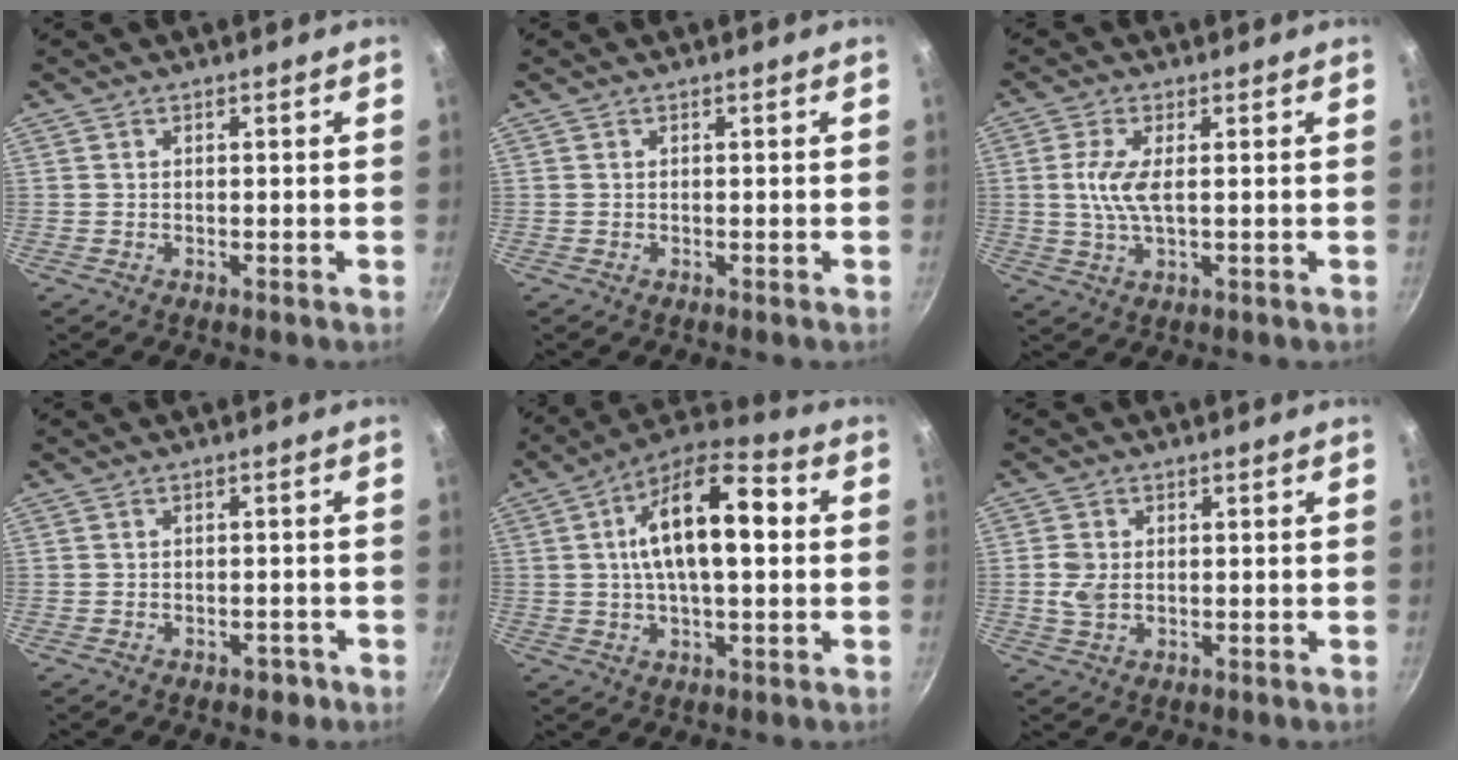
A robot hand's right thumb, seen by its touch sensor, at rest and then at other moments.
{"total": 0.0}
{"total": 5.7, "force": [0.6, 2.0, 5.3], "torque": [-0.128, -0.003, 0.012]}
{"total": 2.0, "force": [-1.3, 1.2, 0.9], "torque": [-0.003, 0.011, -0.015]}
{"total": 16.7, "force": [2.4, 7.2, 14.9], "torque": [-0.244, 0.028, 0.032]}
{"total": 3.6, "force": [0.0, 2.5, 2.6], "torque": [-0.057, 0.001, 0.003]}